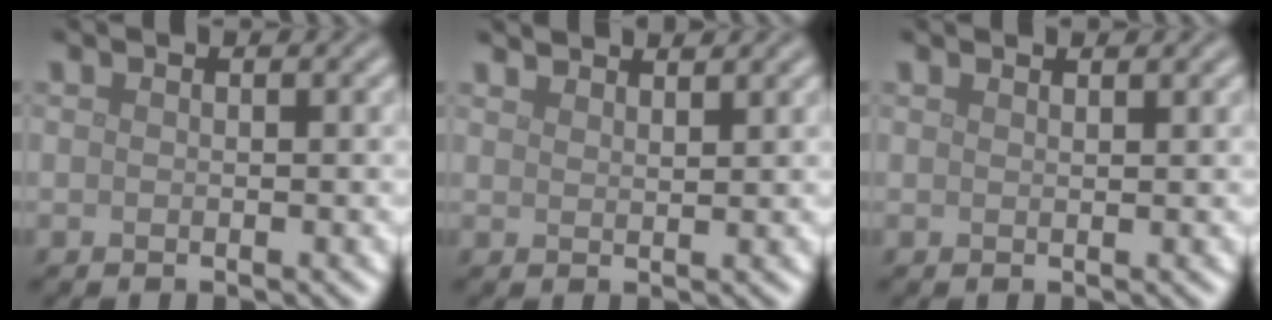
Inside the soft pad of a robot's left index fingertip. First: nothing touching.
{"total": 2.5, "force": [2.3, 0.4, 0.7], "torque": [-0.005, 0.007, 0.032]}
{"total": 1.2, "force": [1.1, 0.2, 0.4], "torque": [-0.001, -0.001, 0.010]}